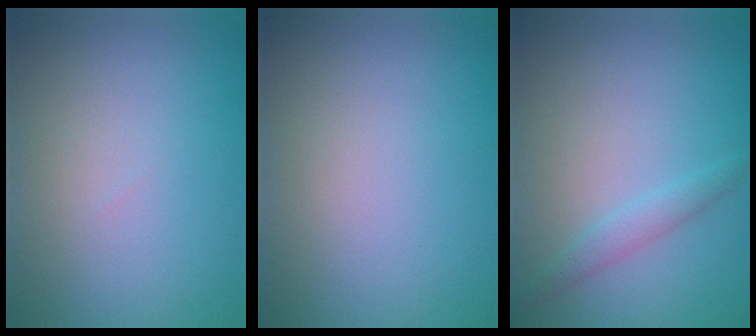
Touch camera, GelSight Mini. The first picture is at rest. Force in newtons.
{"total": 0.0}
{"total": 1.4, "press": 1.4, "slide": 0.1}